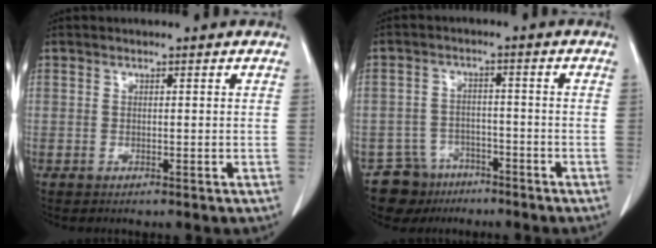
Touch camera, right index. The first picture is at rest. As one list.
[{"total": 6.3, "force": [-4.5, 4.4, -0.4], "torque": [0.013, 0.017, -0.070]}]